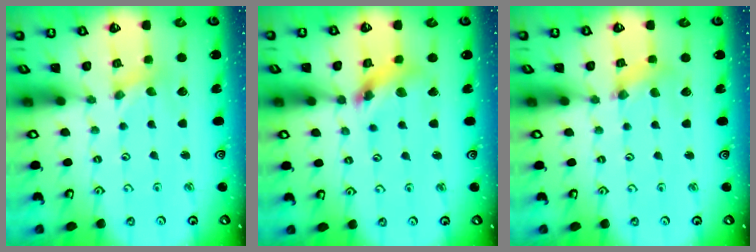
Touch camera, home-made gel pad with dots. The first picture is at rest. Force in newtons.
{"total": 10.0, "press": 9.9, "slide": 1.2}
{"total": 1.7, "press": 1.6, "slide": 0.3}